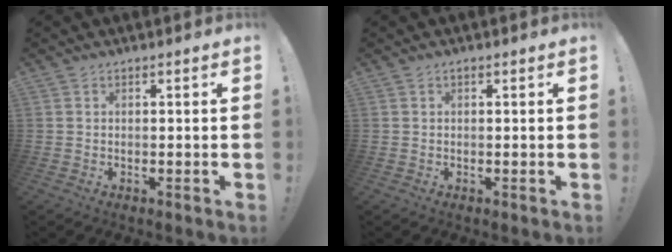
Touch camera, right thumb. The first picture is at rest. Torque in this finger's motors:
{"motor_torque": [0.03, 0.00, -0.10, 0.06, 0.00]}